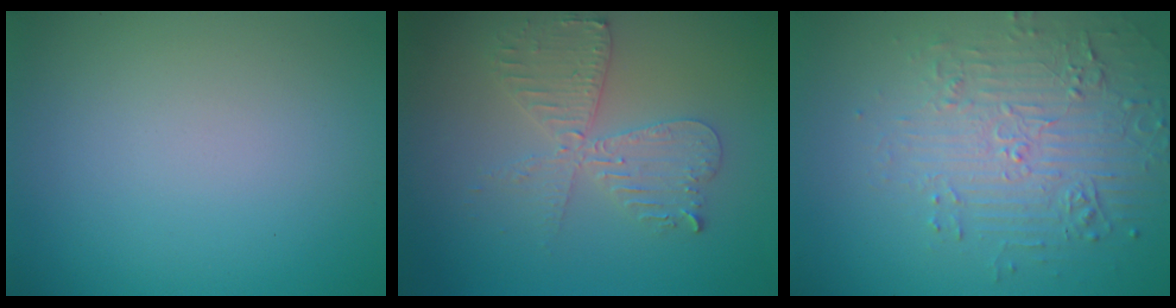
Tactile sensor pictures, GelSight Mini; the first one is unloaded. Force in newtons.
{"total": 4.1, "press": 3.5, "slide": 2.2}
{"total": 5.0, "press": 3.5, "slide": 3.5}